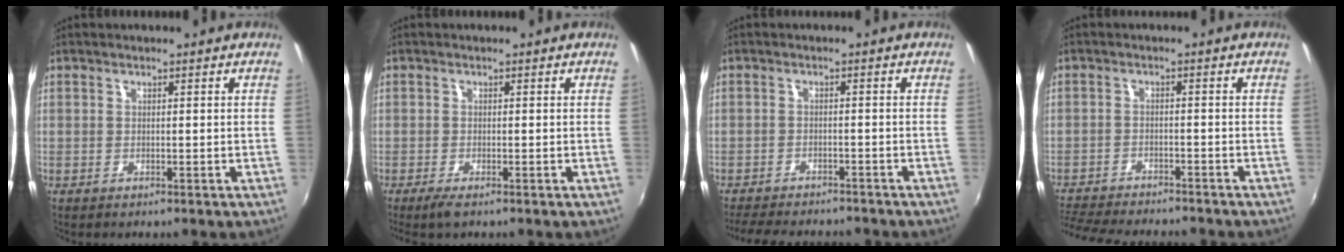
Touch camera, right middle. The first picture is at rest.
{"total": 2.2, "force": [-1.5, 0.2, 1.6], "torque": [-0.034, -0.010, -0.028]}
{"total": 10.7, "force": [-9.5, 2.8, 4.0], "torque": [-0.099, -0.011, -0.141]}
{"total": 12.6, "force": [-11.4, 2.4, 4.9], "torque": [-0.121, -0.017, -0.181]}